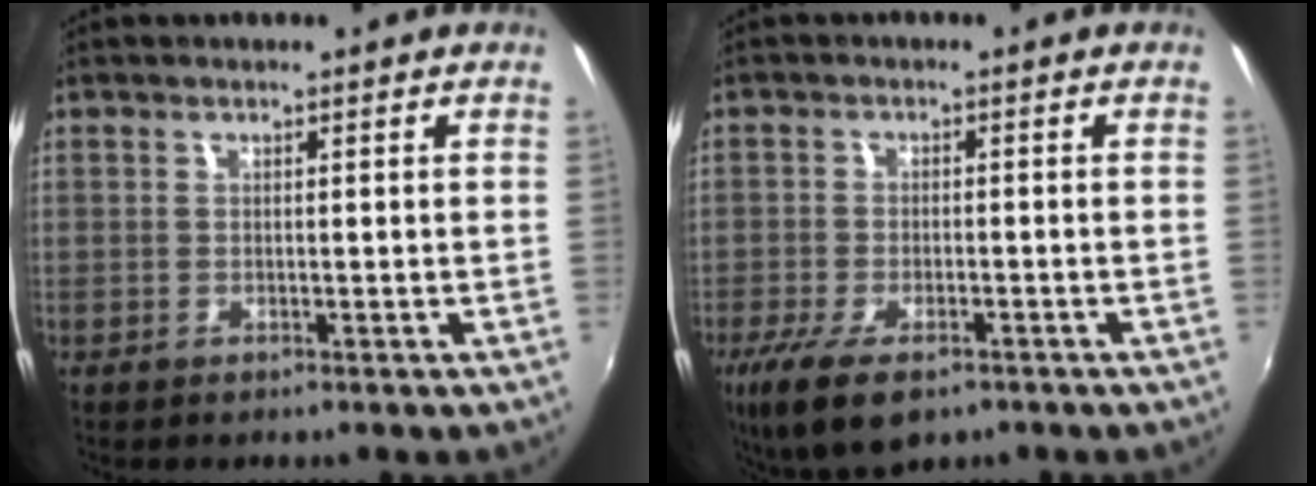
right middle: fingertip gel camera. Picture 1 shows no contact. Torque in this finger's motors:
{"motor_torque": [1.12, -1.00, 0.18, 0.16]}